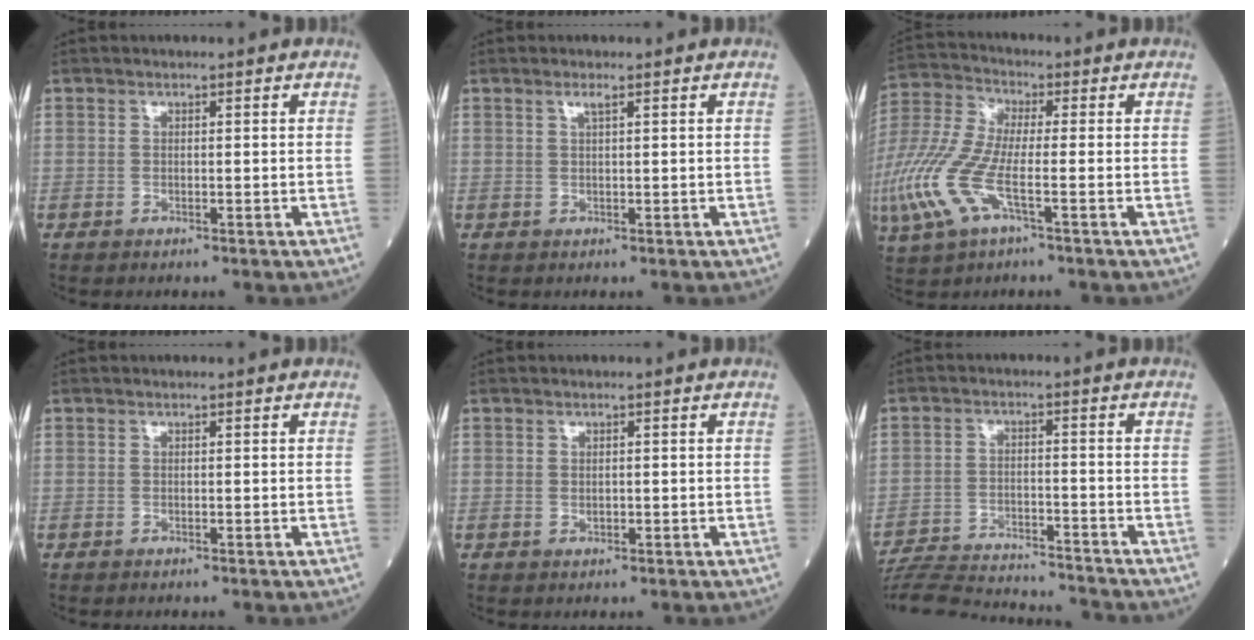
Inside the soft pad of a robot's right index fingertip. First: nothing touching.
{"total": 1.1, "force": [0.6, -0.1, 0.9], "torque": [-0.019, 0.002, 0.012]}
{"total": 11.6, "force": [-3.7, 2.9, 10.7], "torque": [-0.261, -0.006, -0.076]}
{"total": 0.0}
{"total": 0.8, "force": [0.0, 0.6, 0.5], "torque": [-0.009, 0.000, 0.000]}
{"total": 16.1, "force": [-15.5, 0.9, 4.1], "torque": [-0.084, -0.010, -0.233]}